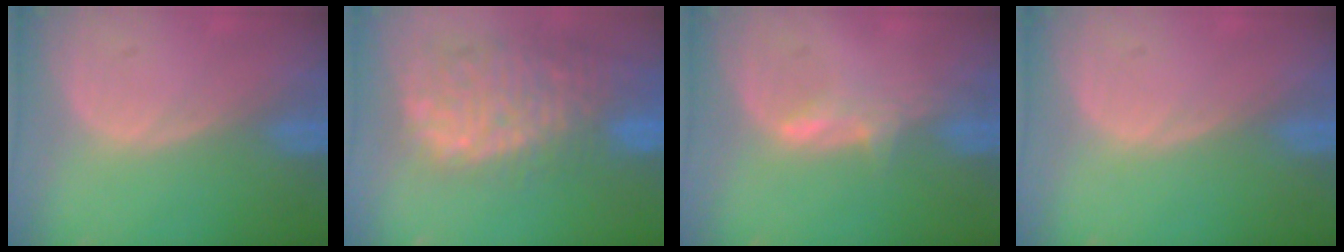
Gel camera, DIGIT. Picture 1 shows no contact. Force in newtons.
{"total": 13.1, "press": 11.2, "slide": 6.8}
{"total": 2.3, "press": 2.3, "slide": 0.4}
{"total": 0.0}